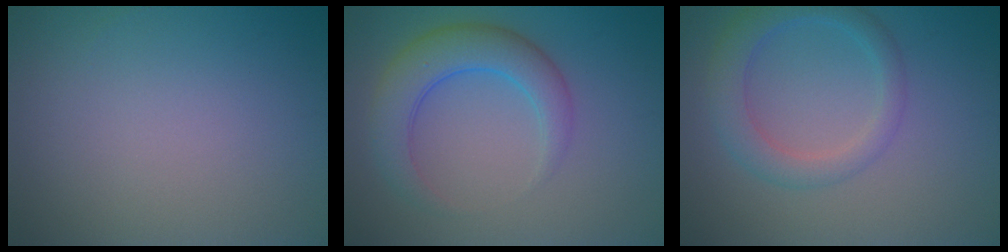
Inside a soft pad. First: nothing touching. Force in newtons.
{"total": 4.7, "press": 4.7, "slide": 0.1}
{"total": 3.6, "press": 3.6, "slide": 0.0}